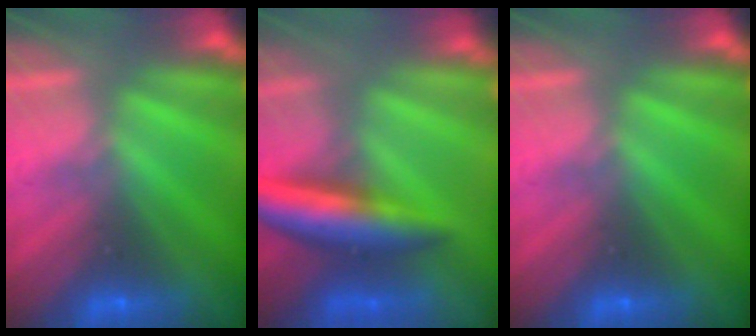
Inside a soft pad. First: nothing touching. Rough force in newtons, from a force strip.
{"total": 7.7}
{"total": 0.0}